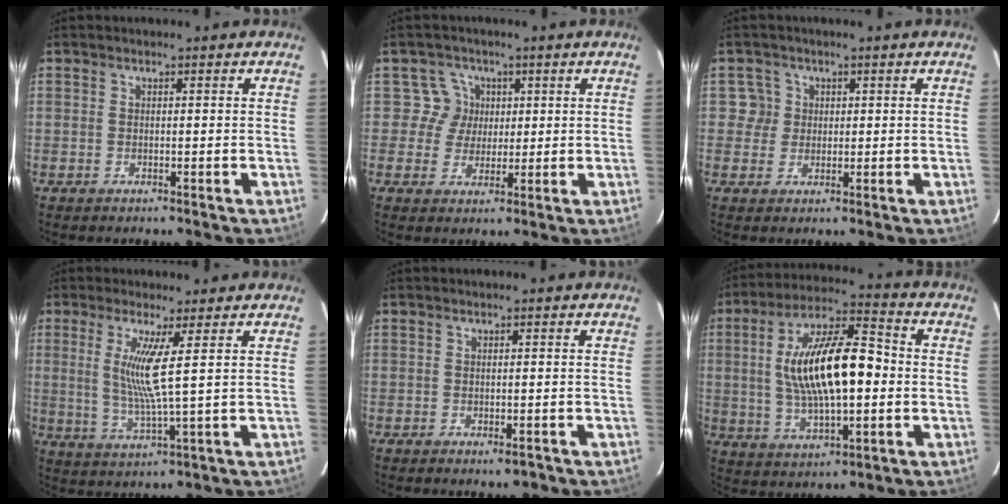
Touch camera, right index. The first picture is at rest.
{"total": 4.4, "force": [0.9, 4.3, -0.2], "torque": [0.018, 0.010, 0.010]}
{"total": 3.0, "force": [0.6, 2.9, -0.1], "torque": [0.019, 0.018, 0.008]}
{"total": 7.1, "force": [1.9, -0.7, 6.8], "torque": [-0.132, -0.017, 0.039]}
{"total": 1.8, "force": [-1.2, 0.7, 1.1], "torque": [-0.020, -0.001, -0.015]}
{"total": 17.9, "force": [0.3, 6.7, 16.6], "torque": [-0.306, 0.017, 0.008]}